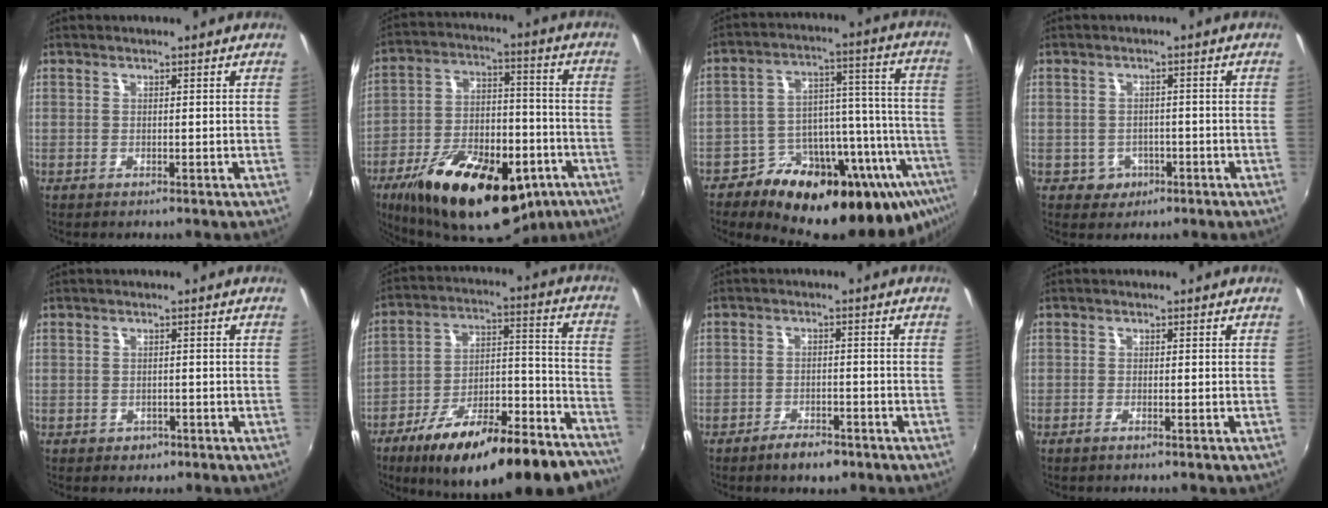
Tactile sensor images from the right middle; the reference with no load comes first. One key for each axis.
{"total": 27.9, "fx": -15.7, "fy": 13.5, "fz": 18.7, "tx": -0.328, "ty": -0.013, "tz": -0.228}
{"total": 27.2, "fx": -19.0, "fy": 11.4, "fz": 15.8, "tx": -0.211, "ty": 0.009, "tz": -0.267}
{"total": 3.8, "fx": -1.5, "fy": 3.5, "fz": 0.8, "tx": -0.026, "ty": 0.004, "tz": -0.016}
{"total": 1.8, "fx": -0.9, "fy": 1.5, "fz": 0.6, "tx": -0.013, "ty": -0.004, "tz": -0.010}
{"total": 27.3, "fx": -20.2, "fy": 8.5, "fz": 16.3, "tx": -0.232, "ty": -0.001, "tz": -0.284}
{"total": 4.8, "fx": -3.6, "fy": 1.9, "fz": 2.4, "tx": -0.060, "ty": -0.003, "tz": -0.058}
{"total": 1.0, "fx": -0.8, "fy": -0.2, "fz": 0.6, "tx": -0.013, "ty": -0.003, "tz": -0.017}